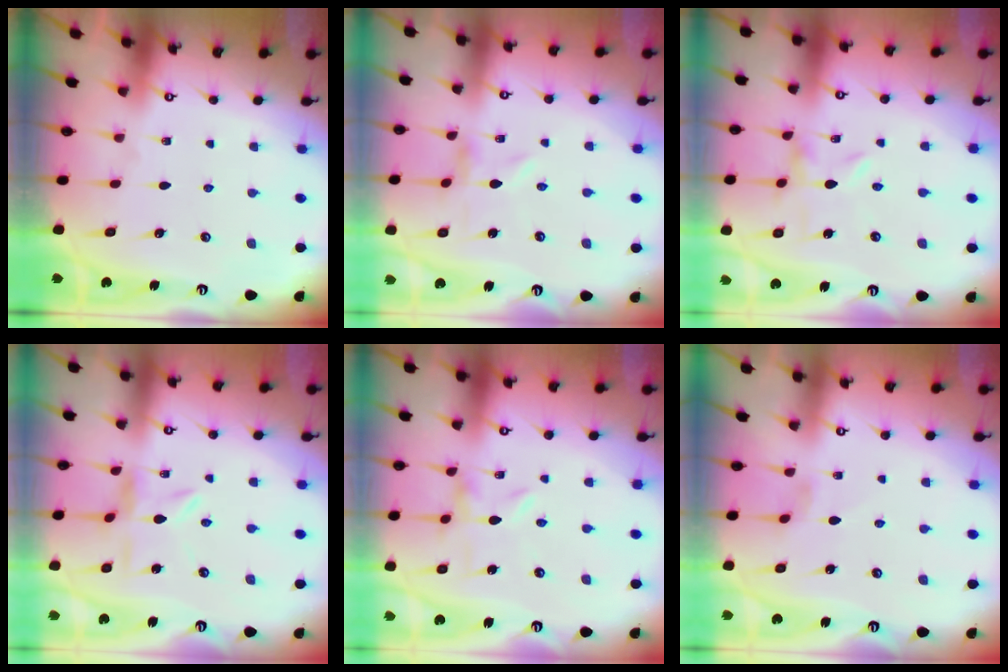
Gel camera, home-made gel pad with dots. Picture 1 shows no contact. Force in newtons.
{"total": 0.0}
{"total": 0.0}
{"total": 3.4, "press": 3.3, "slide": 0.3}
{"total": 0.0}
{"total": 0.0}